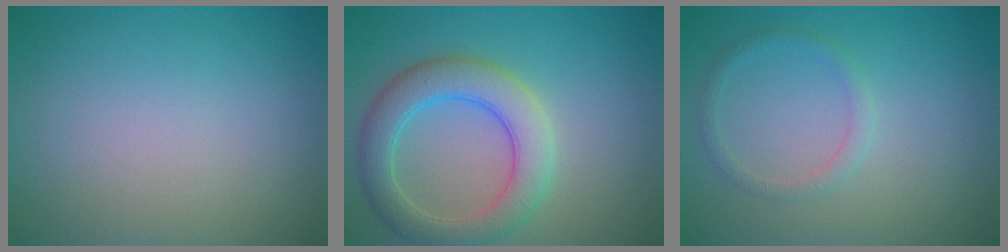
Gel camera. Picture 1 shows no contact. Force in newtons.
{"total": 5.3, "press": 5.3, "slide": 0.3}
{"total": 1.3, "press": 1.3, "slide": 0.0}